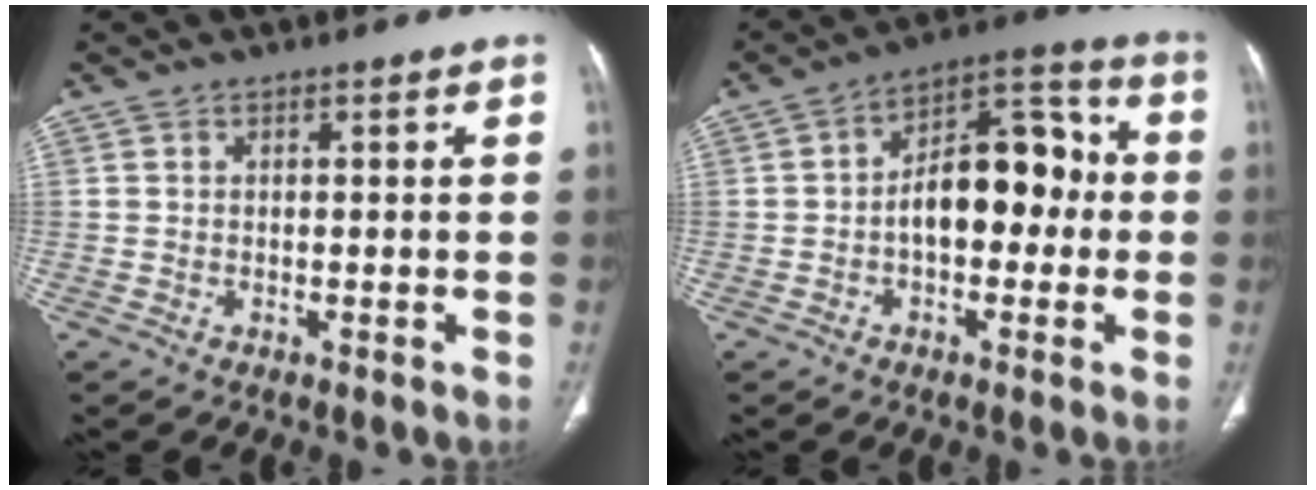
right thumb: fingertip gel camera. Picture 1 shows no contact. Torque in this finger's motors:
{"motor_torque": [1.06, 2.93, 1.30, -0.17, 0.11]}